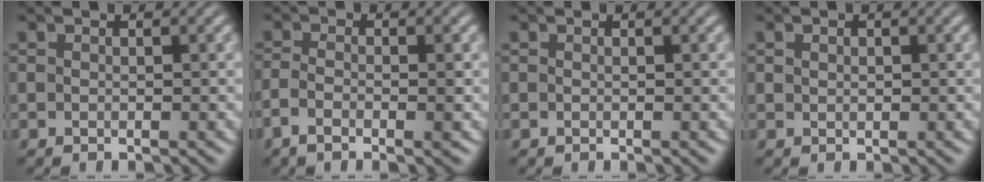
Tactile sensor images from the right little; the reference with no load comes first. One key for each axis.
{"total": 2.6, "fx": -1.5, "fy": 0.3, "fz": 2.1, "tx": -0.042, "ty": -0.013, "tz": -0.020}
{"total": 0.0}
{"total": 0.6, "fx": 0.3, "fy": -0.4, "fz": 0.4, "tx": -0.003, "ty": -0.008, "tz": 0.013}